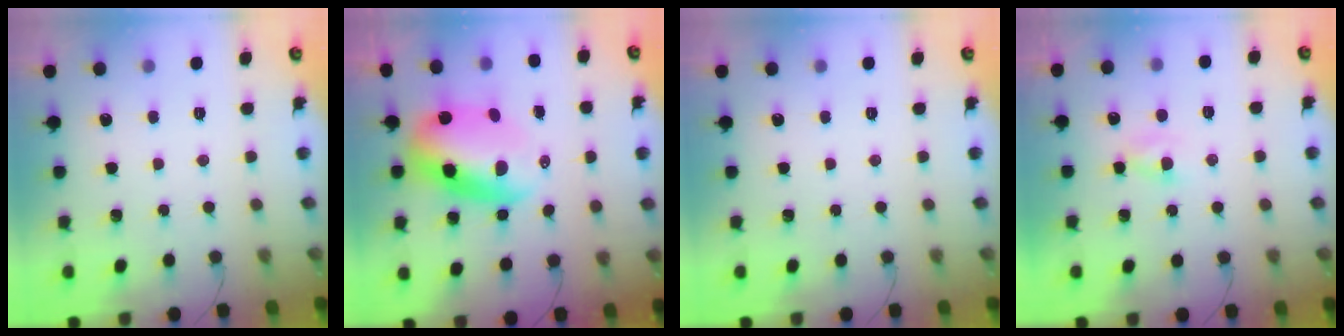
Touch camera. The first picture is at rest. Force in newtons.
{"total": 11.1, "press": 10.7, "slide": 2.6}
{"total": 0.0}
{"total": 2.2, "press": 2.2, "slide": 0.5}